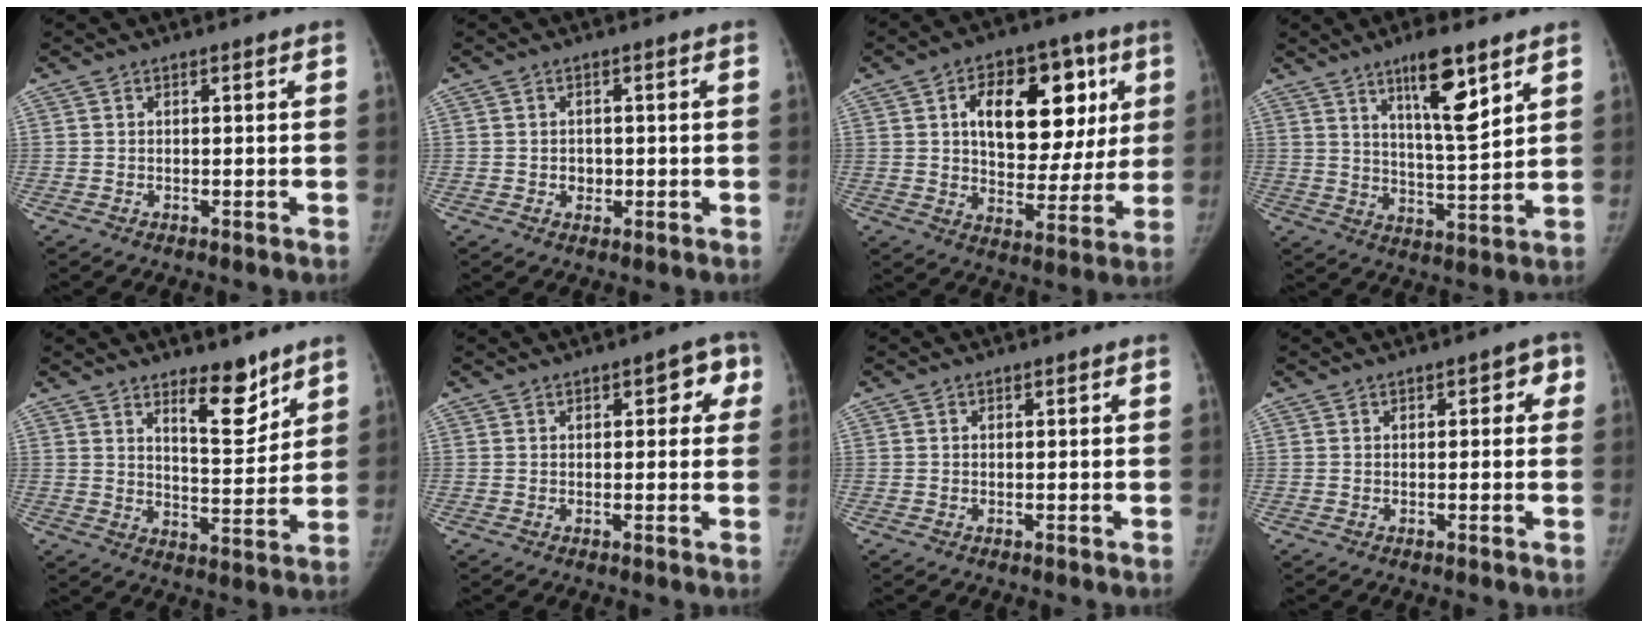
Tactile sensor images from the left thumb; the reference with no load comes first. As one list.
[{"total": 2.2, "force": [-0.4, 1.9, 1.0], "torque": [0.000, 0.004, -0.004]}, {"total": 20.7, "force": [6.0, 12.4, 15.5], "torque": [-0.167, 0.000, 0.090]}, {"total": 11.3, "force": [6.5, 2.4, 8.9], "torque": [-0.136, -0.045, 0.113]}, {"total": 9.1, "force": [6.4, 3.2, 5.6], "torque": [-0.058, -0.056, 0.104]}, {"total": 4.8, "force": [1.7, 2.6, 3.6], "torque": [-0.006, 0.003, 0.009]}, {"total": 0.0}, {"total": 3.1, "force": [0.8, 1.8, 2.3], "torque": [-0.002, 0.005, 0.001]}]